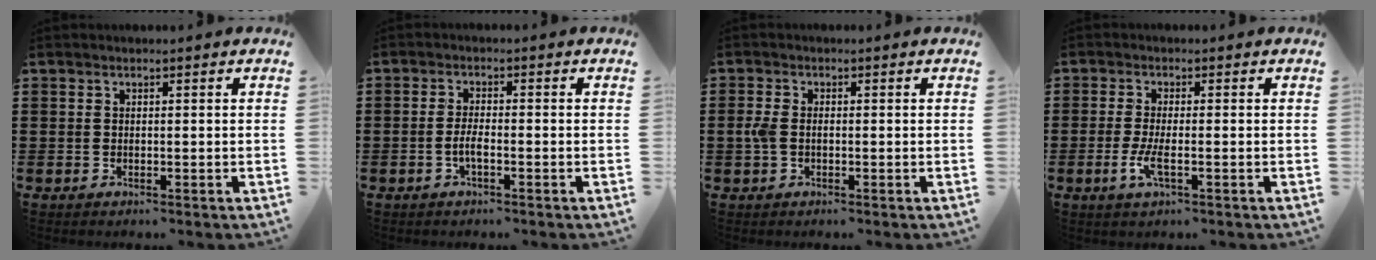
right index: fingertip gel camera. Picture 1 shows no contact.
{"total": 2.5, "force": [-1.0, 0.6, 2.3], "torque": [-0.049, 0.000, -0.020]}
{"total": 2.3, "force": [-0.5, 1.3, 1.8], "torque": [-0.051, -0.002, -0.014]}
{"total": 3.7, "force": [-1.3, 0.8, 3.4], "torque": [-0.076, -0.007, -0.029]}